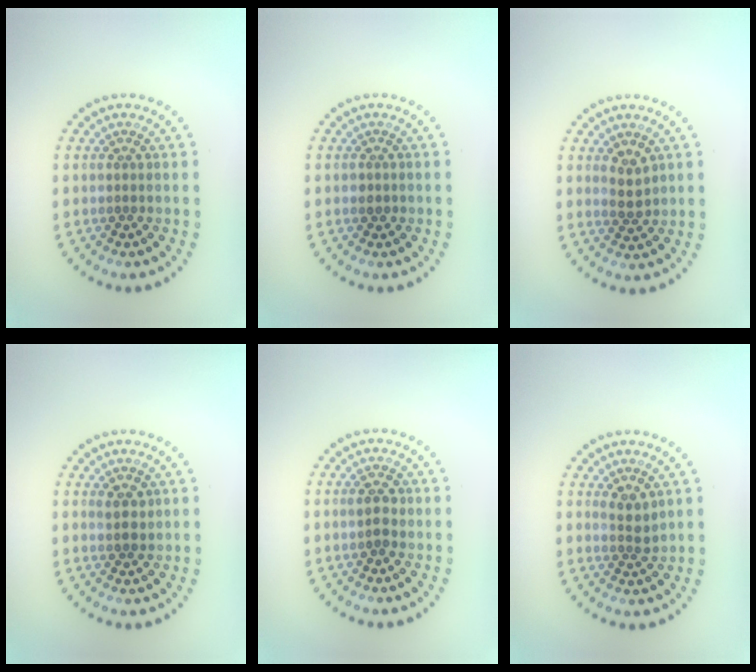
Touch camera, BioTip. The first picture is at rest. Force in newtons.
{"total": 0.8, "press": 0.7, "slide": 0.3}
{"total": 2.0, "press": 1.9, "slide": 0.7}
{"total": 1.5, "press": 1.4, "slide": 0.7}
{"total": 1.6, "press": 1.6, "slide": 0.1}
{"total": 1.8, "press": 1.5, "slide": 1.0}